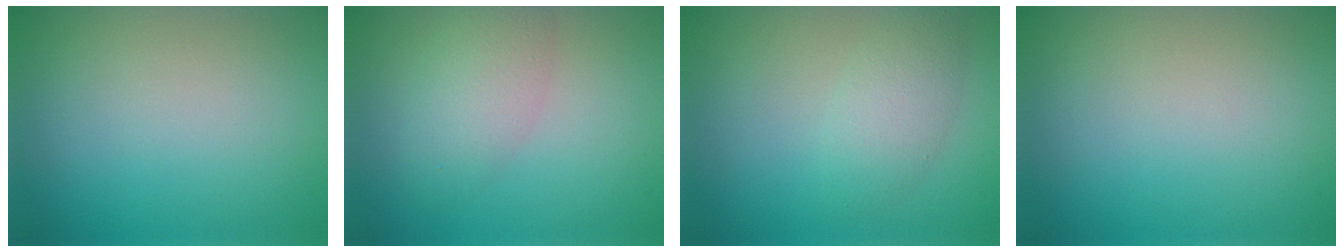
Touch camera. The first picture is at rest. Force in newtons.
{"total": 2.3, "press": 2.3, "slide": 0.2}
{"total": 2.7, "press": 2.7, "slide": 0.0}
{"total": 0.0}